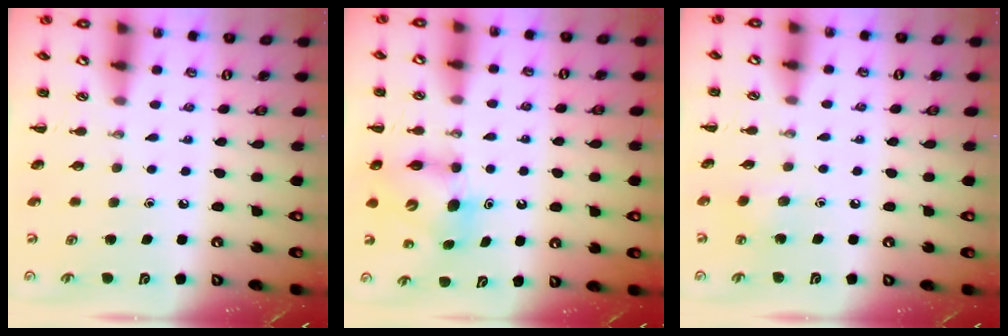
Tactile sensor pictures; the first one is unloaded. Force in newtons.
{"total": 6.7, "press": 6.7, "slide": 0.6}
{"total": 6.3, "press": 6.1, "slide": 1.6}